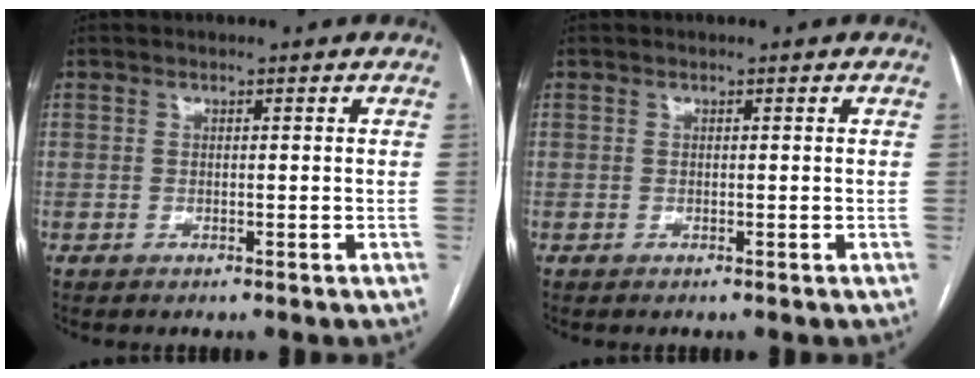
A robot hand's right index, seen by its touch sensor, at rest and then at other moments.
{"total": 0.0}